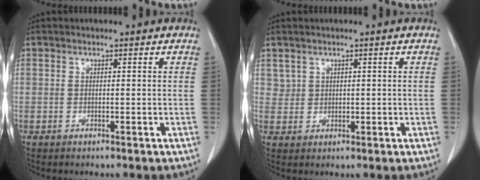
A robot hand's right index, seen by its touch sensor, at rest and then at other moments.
{"total": 2.0, "force": [1.1, 1.6, 0.1], "torque": [0.010, 0.003, 0.017]}